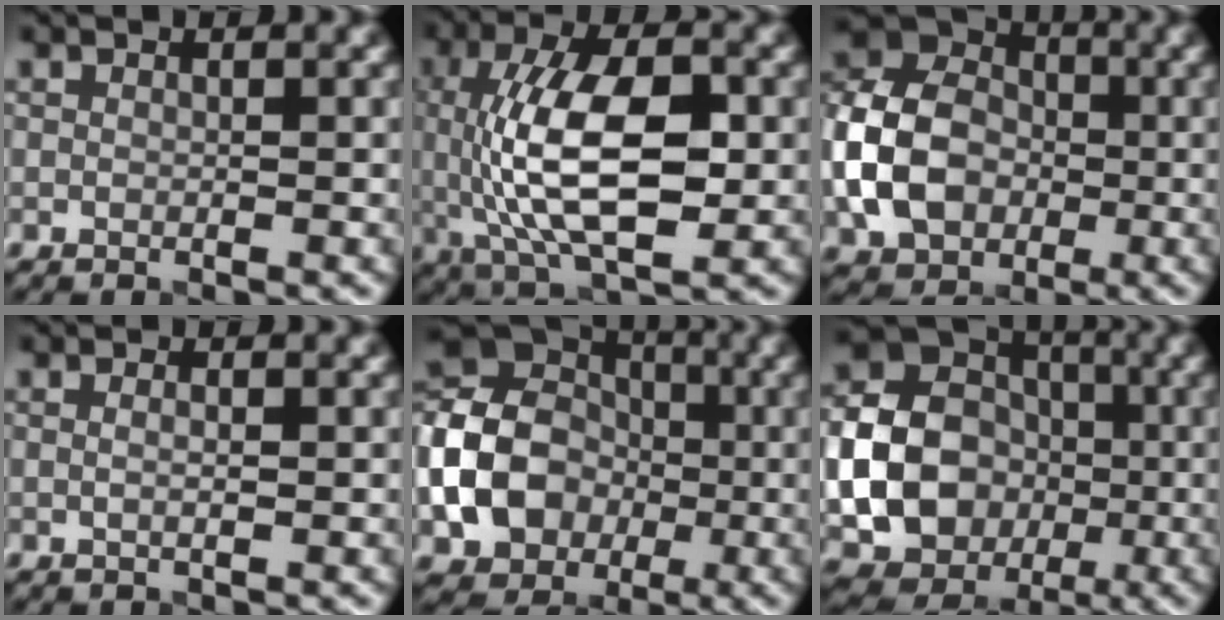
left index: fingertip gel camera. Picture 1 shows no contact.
{"total": 10.5, "force": [-0.2, 4.8, 9.3], "torque": [-0.171, 0.007, -0.004]}
{"total": 9.5, "force": [-2.0, 7.3, 5.8], "torque": [-0.120, 0.006, -0.052]}
{"total": 1.1, "force": [0.2, 0.4, 1.0], "torque": [-0.009, -0.011, 0.001]}
{"total": 12.6, "force": [-2.4, 10.1, 7.1], "torque": [-0.135, -0.016, -0.063]}
{"total": 17.8, "force": [-1.9, 16.1, 7.2], "torque": [-0.159, -0.010, -0.056]}